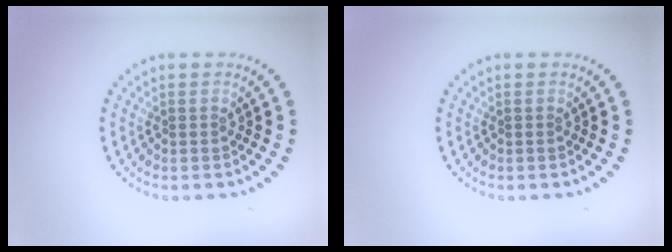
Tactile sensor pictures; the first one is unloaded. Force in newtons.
{"total": 0.0}